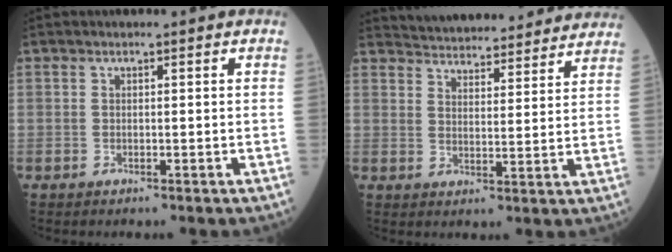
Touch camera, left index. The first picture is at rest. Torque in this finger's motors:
{"motor_torque": [-0.14, -1.19, 0.28, 0.11]}